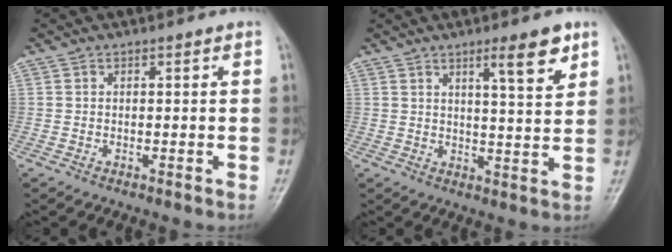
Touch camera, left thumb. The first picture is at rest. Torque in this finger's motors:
{"motor_torque": [0.15, 0.21, -0.21, -0.17, 0.13]}